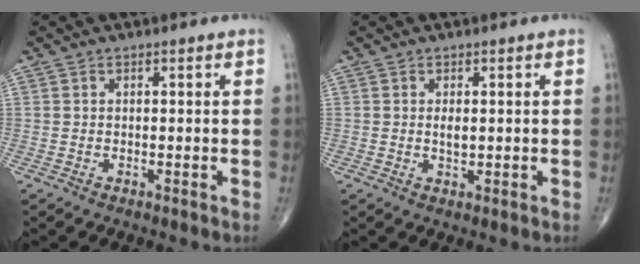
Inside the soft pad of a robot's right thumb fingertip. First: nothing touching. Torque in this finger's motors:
{"motor_torque": [2.16, 2.84, 1.33, -0.53, 0.44]}